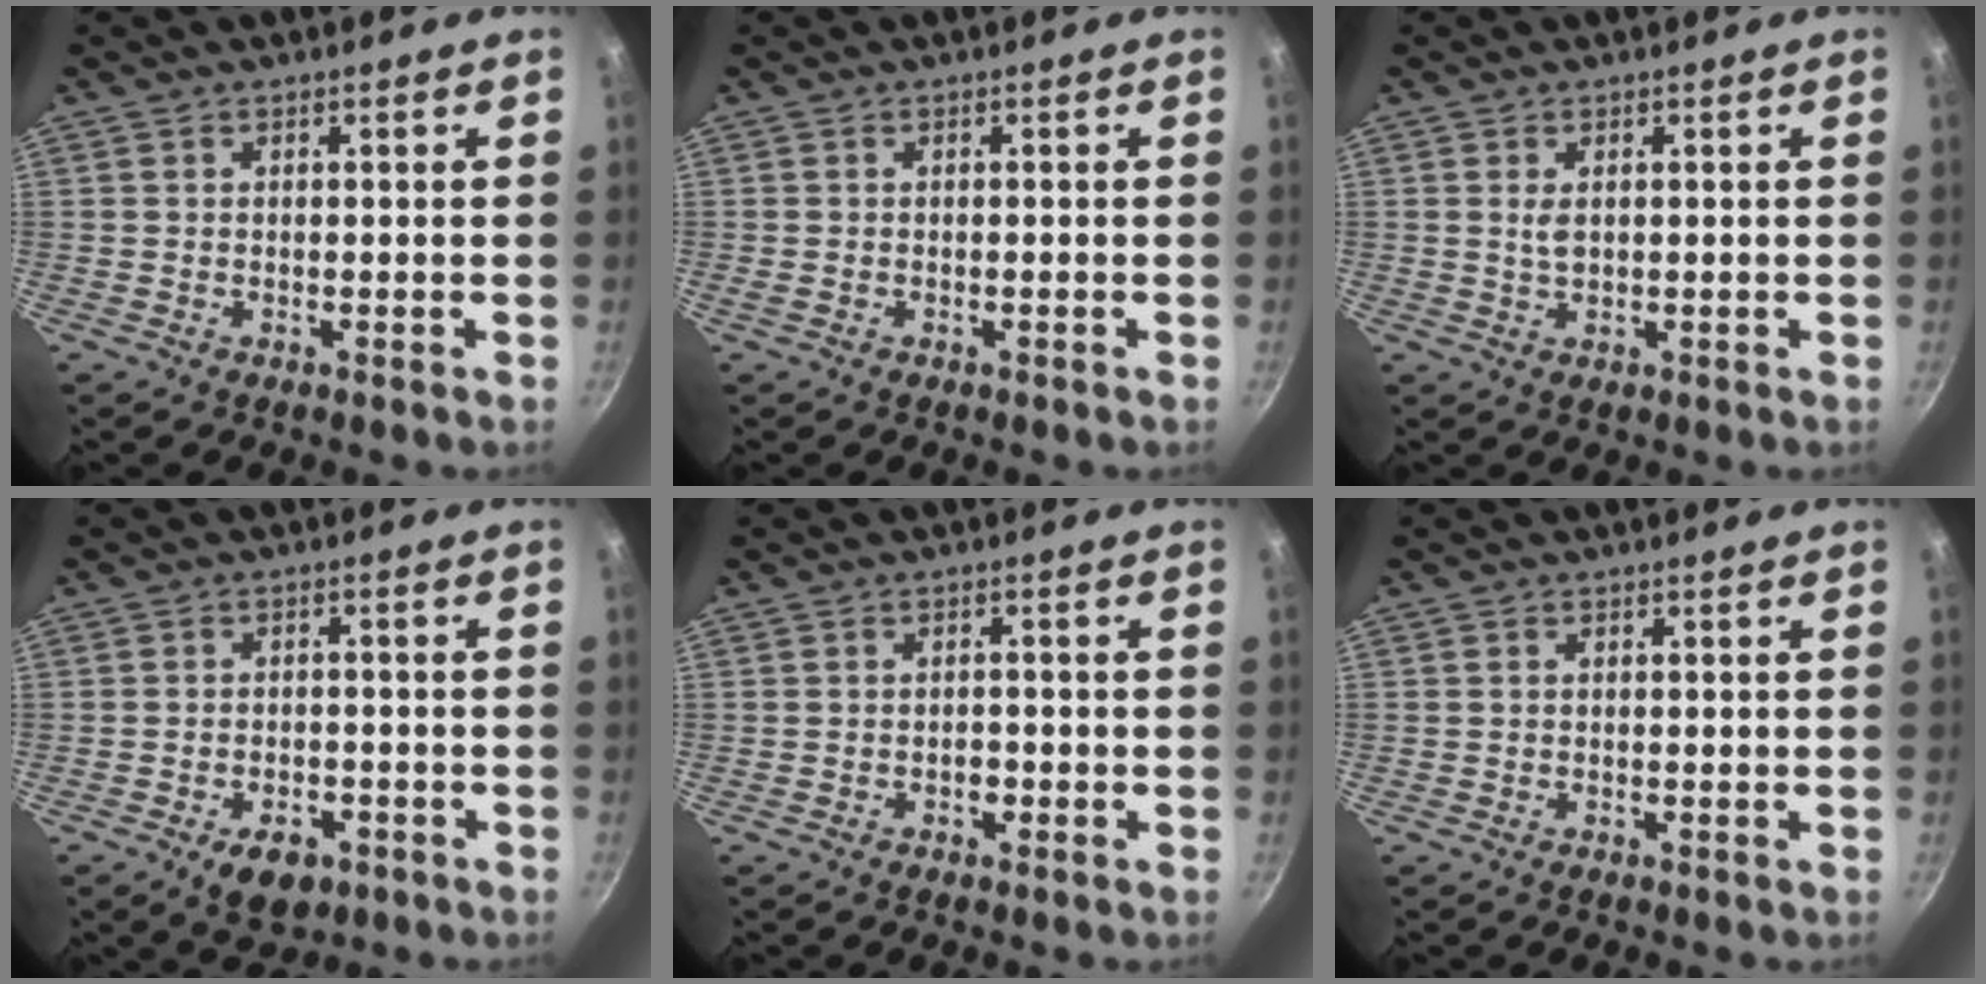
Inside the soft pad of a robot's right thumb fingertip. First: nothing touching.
{"total": 0.6, "force": [-0.3, 0.2, 0.5], "torque": [-0.015, 0.004, -0.007]}
{"total": 2.1, "force": [0.5, 1.2, 1.7], "torque": [-0.029, -0.005, 0.012]}
{"total": 6.8, "force": [-3.3, 4.1, 4.2], "torque": [-0.047, 0.013, -0.042]}
{"total": 1.7, "force": [-0.8, 1.2, 1.0], "torque": [-0.009, 0.011, -0.010]}
{"total": 0.0}